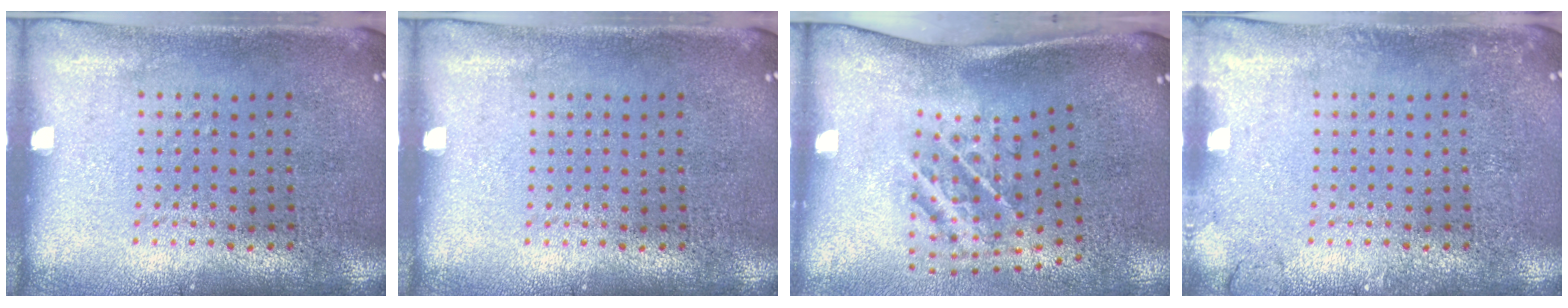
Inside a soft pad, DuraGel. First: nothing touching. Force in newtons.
{"total": 0.0}
{"total": 2.2, "press": 1.3, "slide": 1.9}
{"total": 1.2, "press": 1.1, "slide": 0.2}